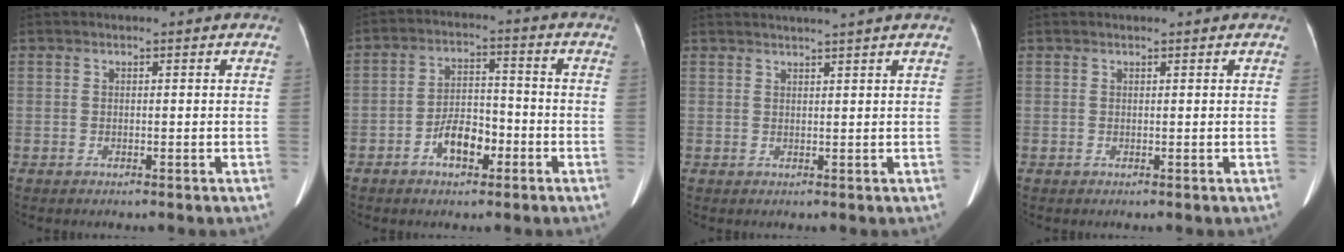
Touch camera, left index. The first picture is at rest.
{"total": 6.3, "force": [-3.0, 3.0, 4.6], "torque": [-0.086, 0.015, -0.054]}
{"total": 4.2, "force": [3.6, -1.2, 1.8], "torque": [-0.019, 0.013, 0.049]}
{"total": 0.7, "force": [0.6, 0.1, 0.2], "torque": [-0.005, 0.009, 0.009]}